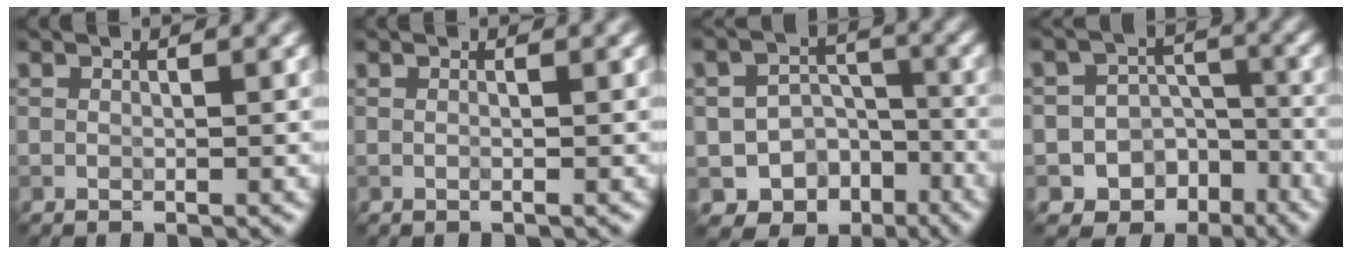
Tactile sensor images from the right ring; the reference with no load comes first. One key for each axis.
{"total": 0.6, "fx": 0.1, "fy": 0.2, "fz": 0.5, "tx": -0.007, "ty": -0.013, "tz": -0.006}
{"total": 7.4, "fx": -4.3, "fy": 5.6, "fz": 2.3, "tx": -0.012, "ty": -0.004, "tz": -0.067}
{"total": 8.4, "fx": -5.1, "fy": 6.5, "fz": 1.4, "tx": 0.003, "ty": -0.011, "tz": -0.090}